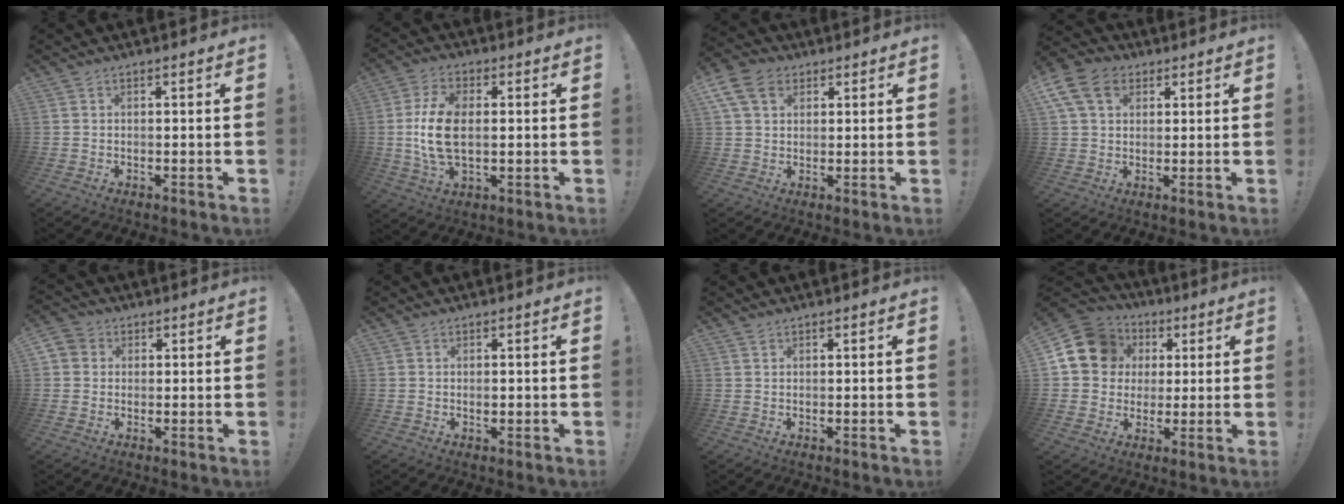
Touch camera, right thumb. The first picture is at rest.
{"total": 13.2, "force": [0.3, 7.6, 10.8], "torque": [-0.223, -0.001, 0.007]}
{"total": 10.4, "force": [4.4, 7.5, 5.7], "torque": [-0.102, -0.007, 0.089]}
{"total": 12.3, "force": [4.9, 8.9, 6.9], "torque": [-0.133, -0.010, 0.097]}
{"total": 3.9, "force": [0.7, 3.7, 1.0], "torque": [-0.020, 0.008, 0.015]}
{"total": 0.6, "force": [-0.1, 0.5, 0.4], "torque": [-0.001, -0.002, -0.003]}
{"total": 0.7, "force": [0.6, 0.3, 0.2], "torque": [-0.002, -0.002, 0.011]}
{"total": 14.0, "force": [4.3, 12.1, 5.7], "torque": [-0.090, -0.014, 0.092]}